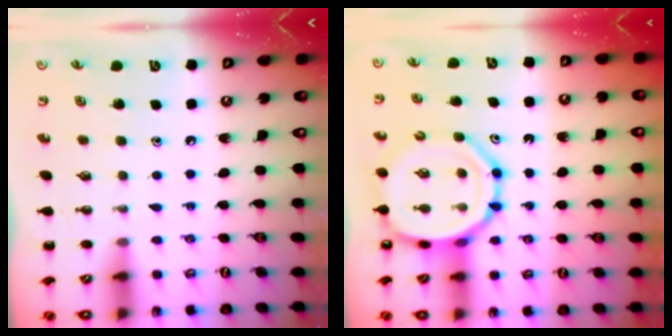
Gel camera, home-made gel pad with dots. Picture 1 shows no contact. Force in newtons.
{"total": 12.6, "press": 12.1, "slide": 3.5}